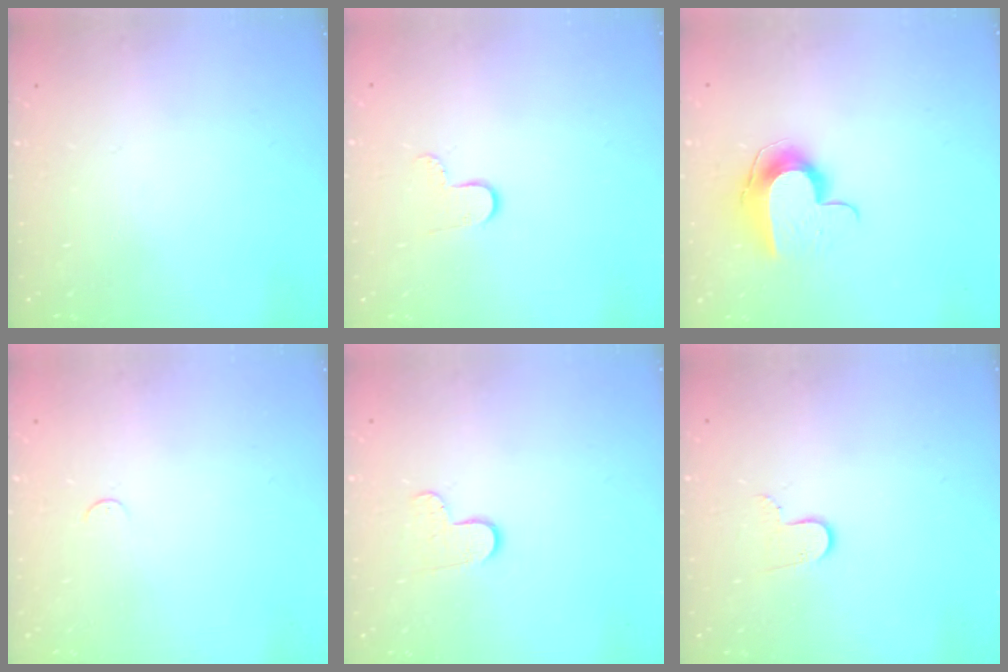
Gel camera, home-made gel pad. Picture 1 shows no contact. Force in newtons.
{"total": 7.0, "press": 7.0, "slide": 0.6}
{"total": 10.2, "press": 10.2, "slide": 0.6}
{"total": 2.7, "press": 2.7, "slide": 0.4}
{"total": 7.0, "press": 7.0, "slide": 0.6}
{"total": 6.4, "press": 6.3, "slide": 0.6}